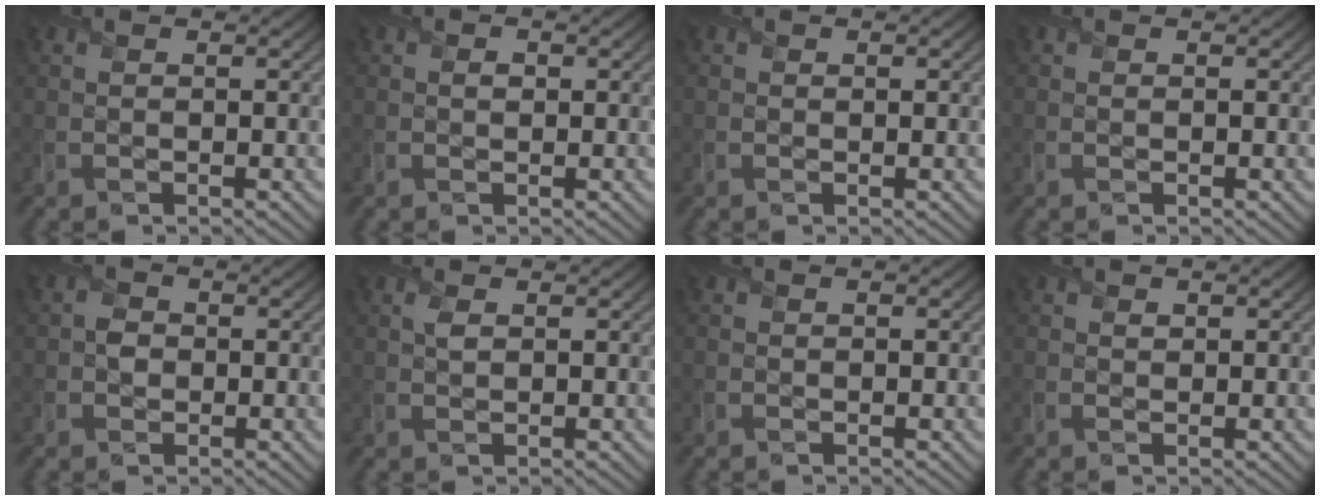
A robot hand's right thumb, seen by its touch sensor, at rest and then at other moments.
{"total": 0.7, "force": [0.1, 0.5, 0.4], "torque": [-0.006, 0.000, 0.000]}
{"total": 0.0}
{"total": 0.0}
{"total": 1.6, "force": [-0.3, 1.5, 0.5], "torque": [-0.012, -0.002, -0.011]}
{"total": 1.1, "force": [0.5, 0.6, 0.8], "torque": [-0.022, 0.002, 0.010]}
{"total": 0.0}
{"total": 0.6, "force": [0.2, 0.5, 0.1], "torque": [-0.001, -0.008, 0.004]}